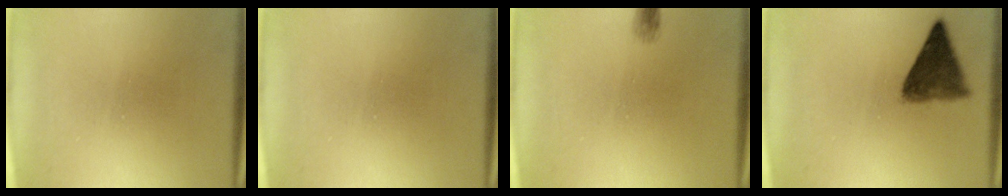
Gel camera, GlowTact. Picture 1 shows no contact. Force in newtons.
{"total": 0.0}
{"total": 0.6}
{"total": 7.7}